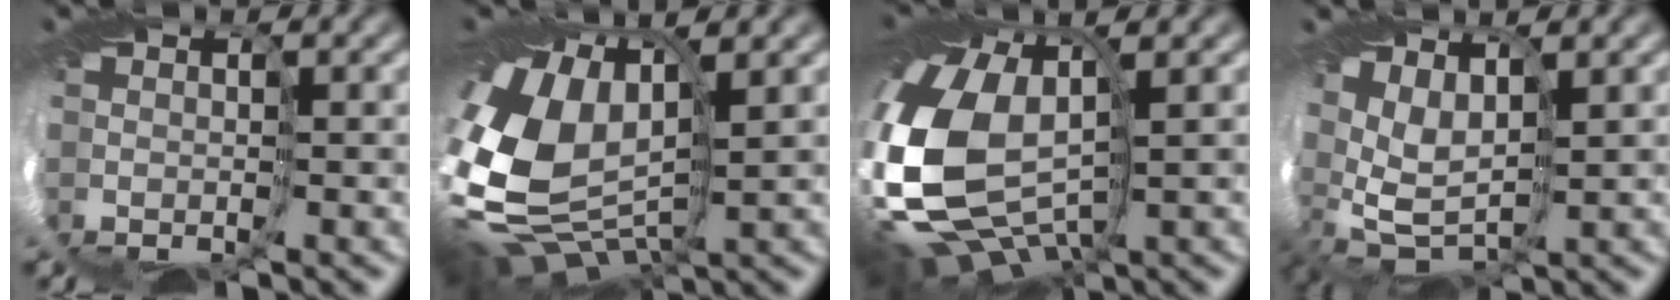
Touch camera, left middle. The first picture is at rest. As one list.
[{"total": 9.9, "force": [0.4, 6.7, 7.3], "torque": [-0.216, 0.000, 0.001]}, {"total": 12.0, "force": [-1.1, 7.6, 9.2], "torque": [-0.250, -0.005, -0.022]}, {"total": 3.7, "force": [1.9, 2.3, 2.2], "torque": [-0.071, 0.003, 0.048]}]